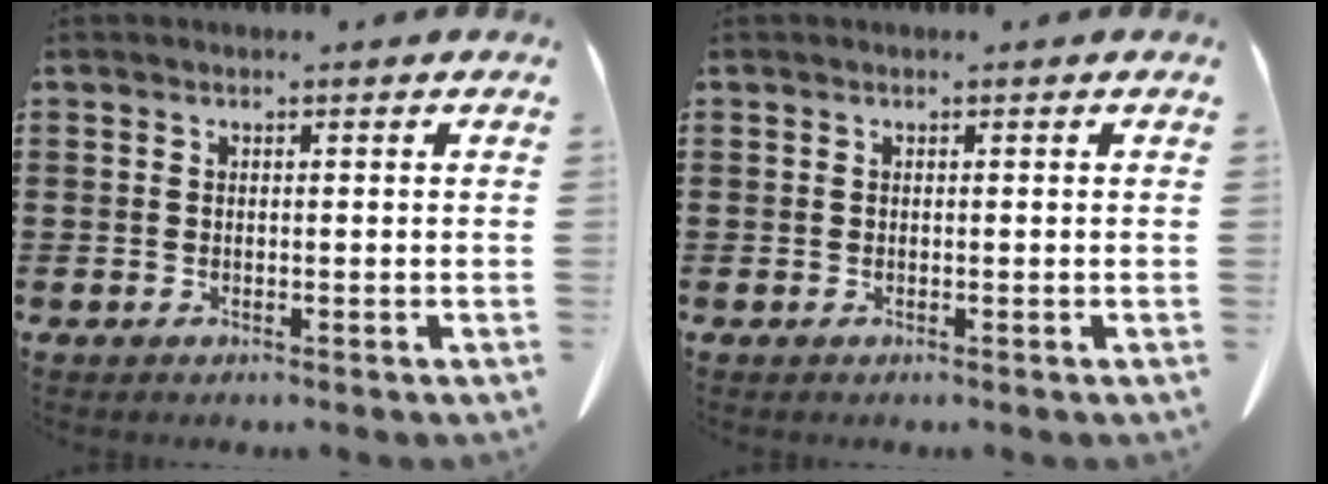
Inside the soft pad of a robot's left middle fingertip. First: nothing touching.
{"total": 0.0}